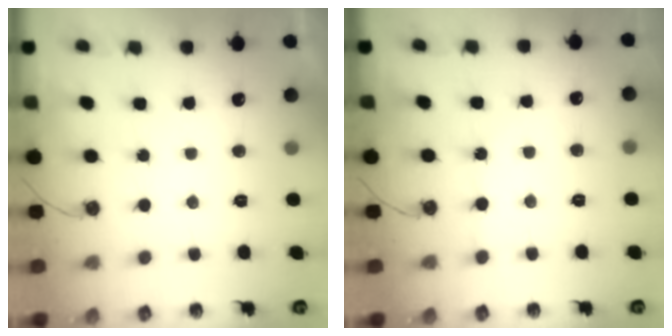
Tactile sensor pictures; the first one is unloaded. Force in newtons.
{"total": 2.6, "press": 2.6, "slide": 0.3}